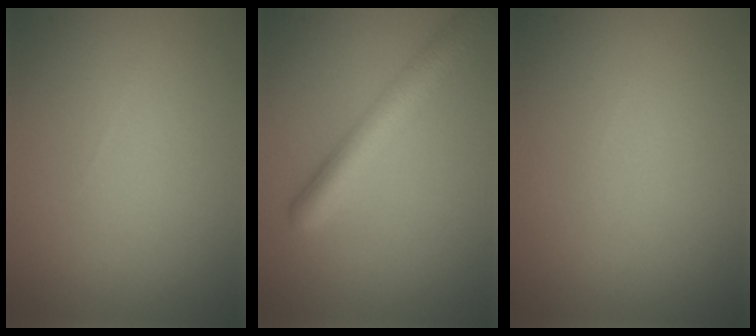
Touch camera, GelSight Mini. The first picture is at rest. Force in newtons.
{"total": 5.0, "press": 5.0, "slide": 0.3}
{"total": 0.0}